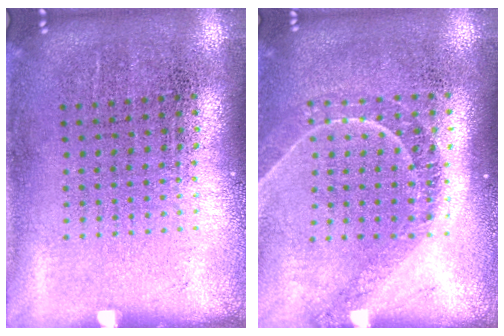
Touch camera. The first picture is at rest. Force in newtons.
{"total": 1.2, "press": 1.1, "slide": 0.4}